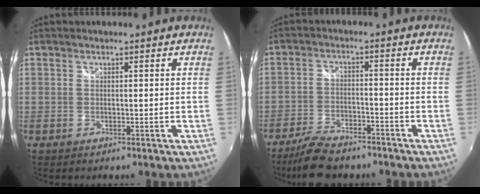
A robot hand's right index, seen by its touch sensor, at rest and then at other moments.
{"total": 9.6, "force": [-7.9, 3.3, 4.3], "torque": [-0.112, -0.015, -0.139]}